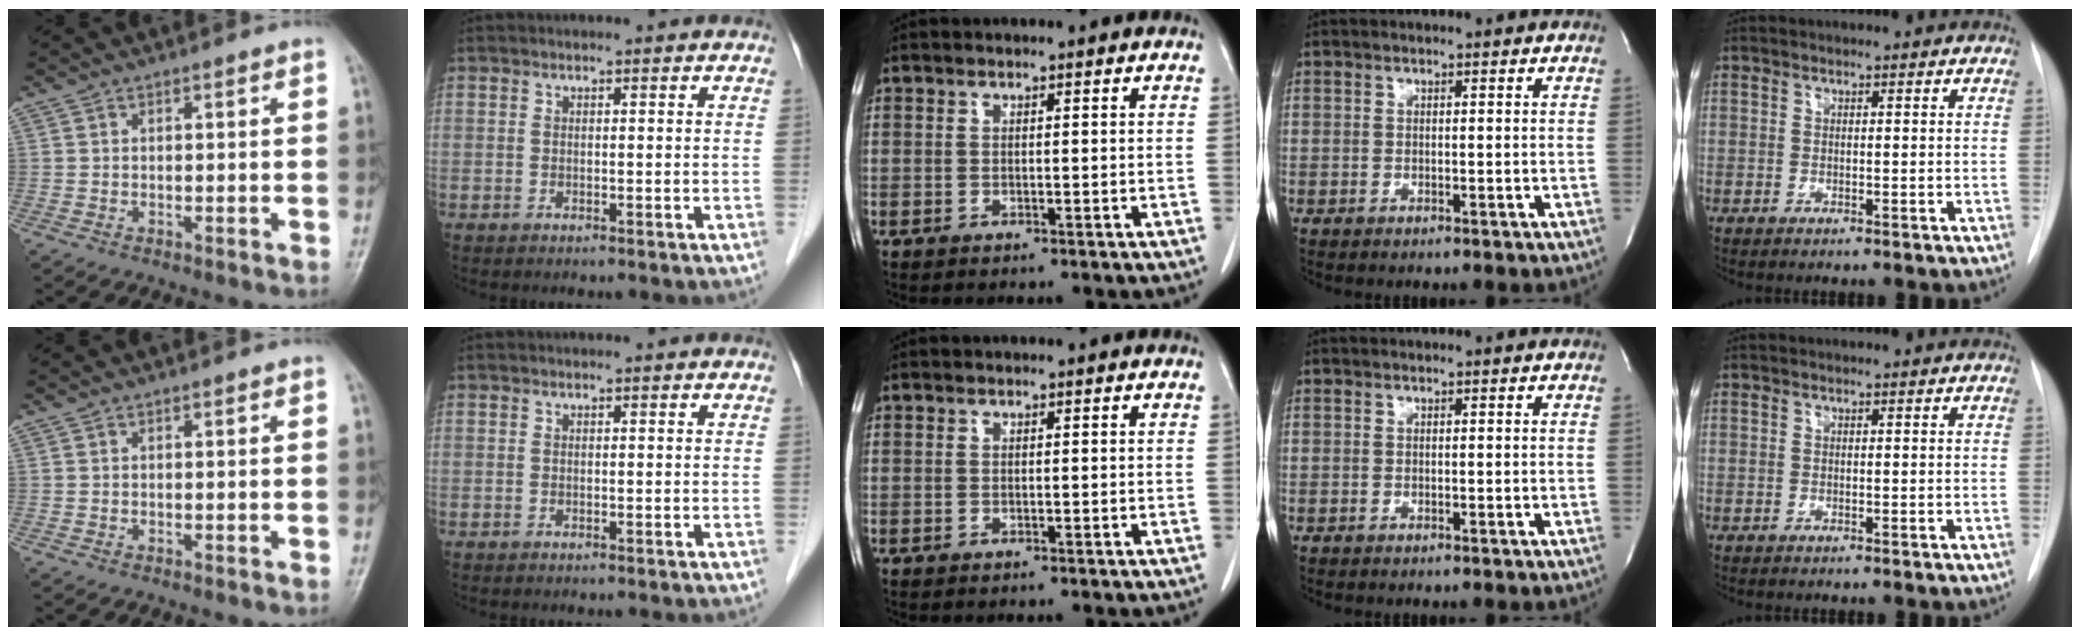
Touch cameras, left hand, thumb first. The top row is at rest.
{}